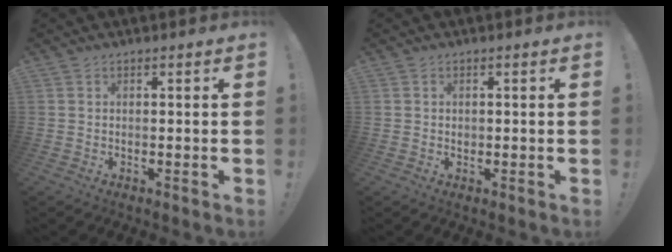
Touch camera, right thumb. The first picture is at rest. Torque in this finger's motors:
{"motor_torque": [0.09, 0.16, -0.05, -0.01, -0.02]}